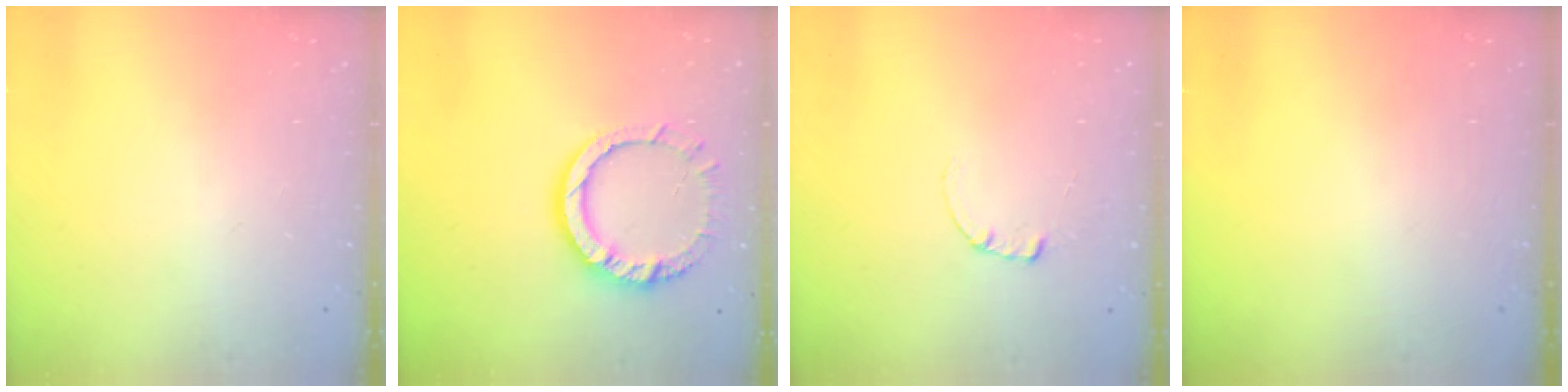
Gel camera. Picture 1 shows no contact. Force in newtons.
{"total": 11.6, "press": 11.6, "slide": 1.2}
{"total": 0.6, "press": 0.5, "slide": 0.2}
{"total": 0.0}